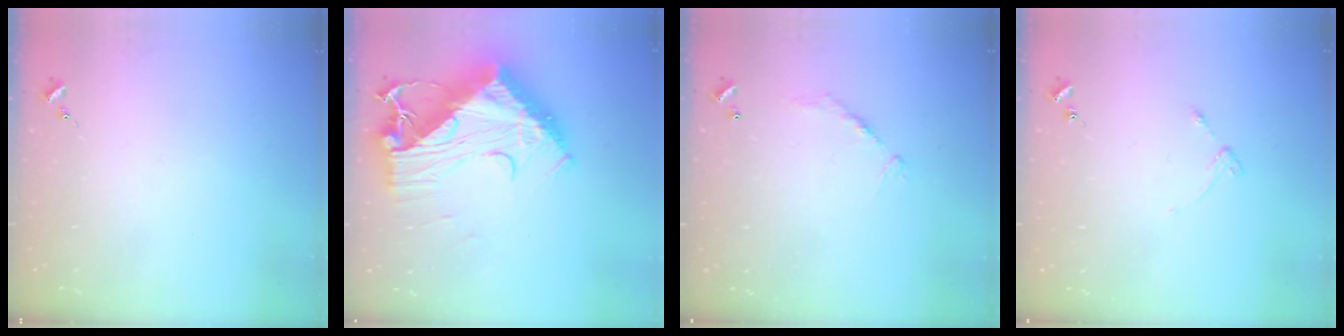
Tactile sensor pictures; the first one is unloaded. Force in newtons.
{"total": 21.2, "press": 21.1, "slide": 2.0}
{"total": 9.1, "press": 9.1, "slide": 0.8}
{"total": 4.7, "press": 4.6, "slide": 0.6}